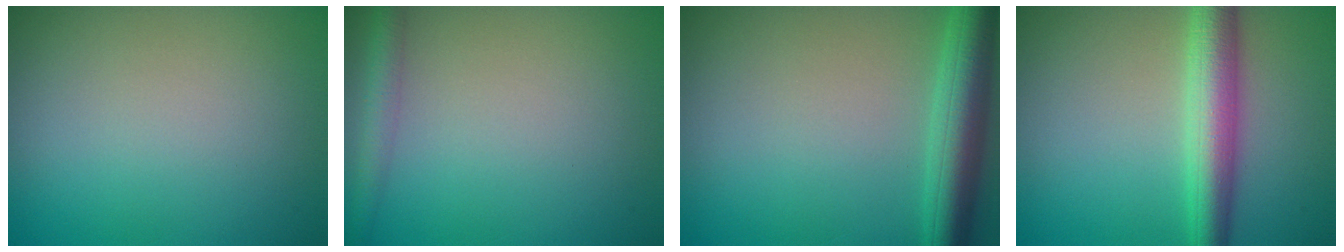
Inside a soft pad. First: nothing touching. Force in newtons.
{"total": 2.2, "press": 2.2, "slide": 0.1}
{"total": 5.4, "press": 5.4, "slide": 0.4}
{"total": 5.2, "press": 5.2, "slide": 0.2}